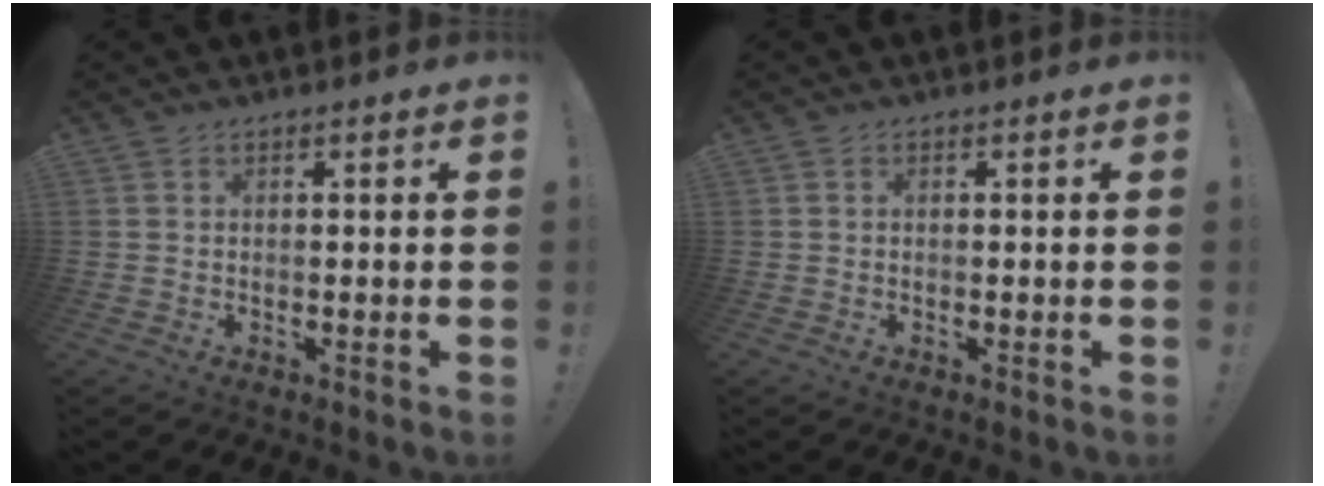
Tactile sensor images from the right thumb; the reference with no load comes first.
{"total": 0.0}